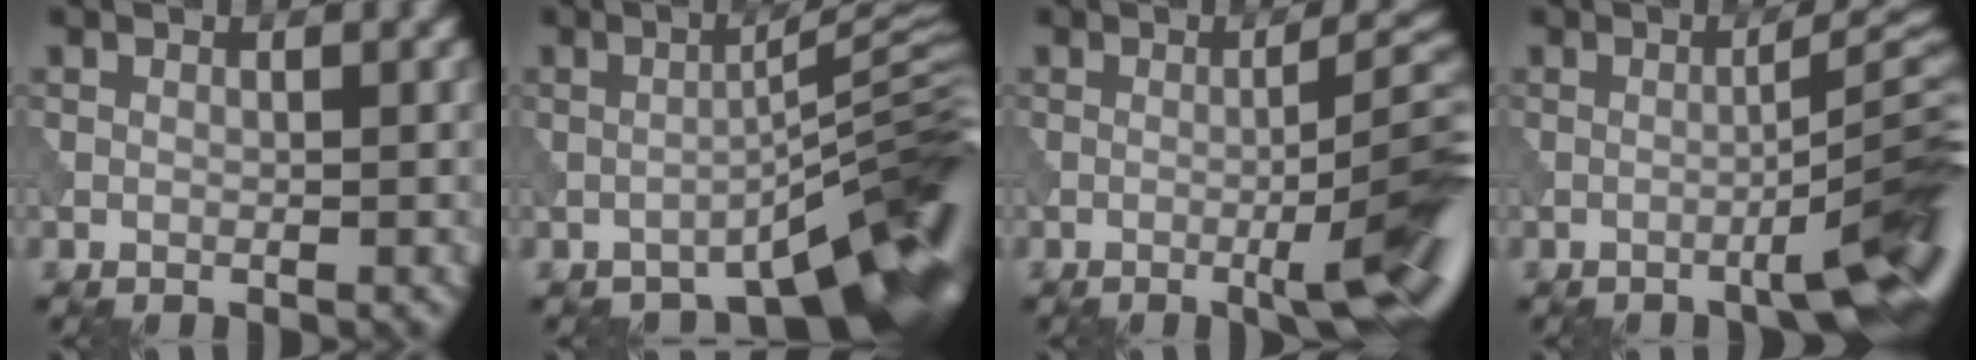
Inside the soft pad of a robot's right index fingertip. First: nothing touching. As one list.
[{"total": 10.3, "force": [-6.0, 2.9, 7.9], "torque": [-0.089, 0.004, -0.088]}, {"total": 8.5, "force": [-2.5, 1.6, 8.0], "torque": [-0.103, 0.010, -0.035]}, {"total": 8.8, "force": [-3.6, 1.5, 7.9], "torque": [-0.096, 0.015, -0.052]}]